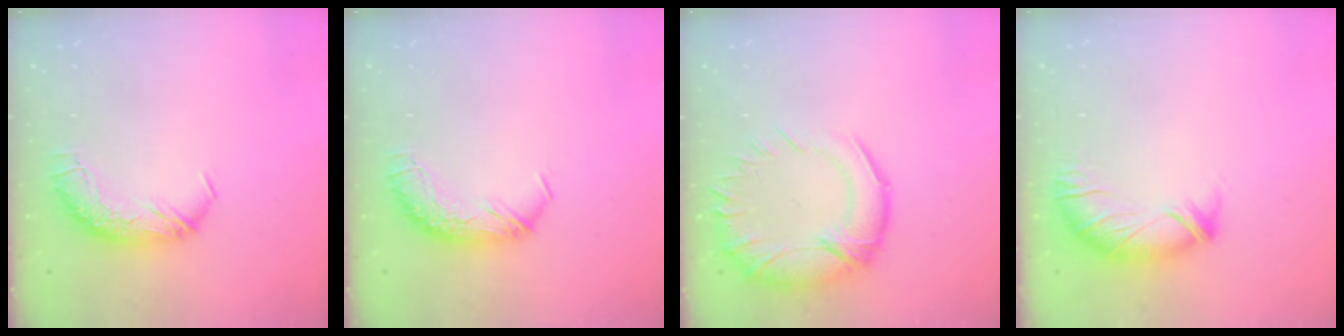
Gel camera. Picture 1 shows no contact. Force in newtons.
{"total": 0.0}
{"total": 7.5, "press": 6.3, "slide": 4.0}
{"total": 2.3, "press": 1.8, "slide": 1.4}